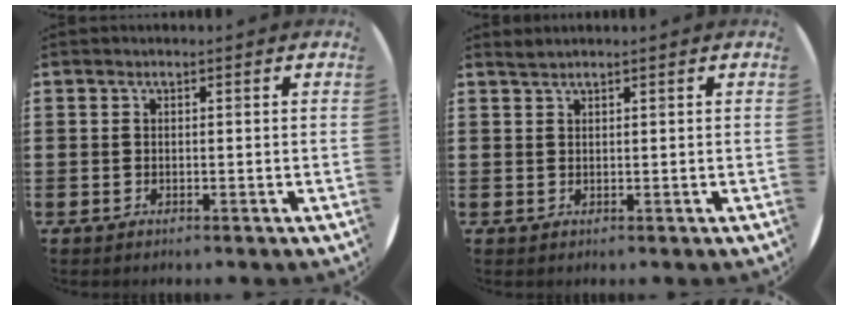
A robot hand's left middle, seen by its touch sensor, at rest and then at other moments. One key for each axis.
{"total": 0.8, "fx": 0.8, "fy": -0.2, "fz": 0.1, "tx": -0.001, "ty": -0.001, "tz": 0.016}